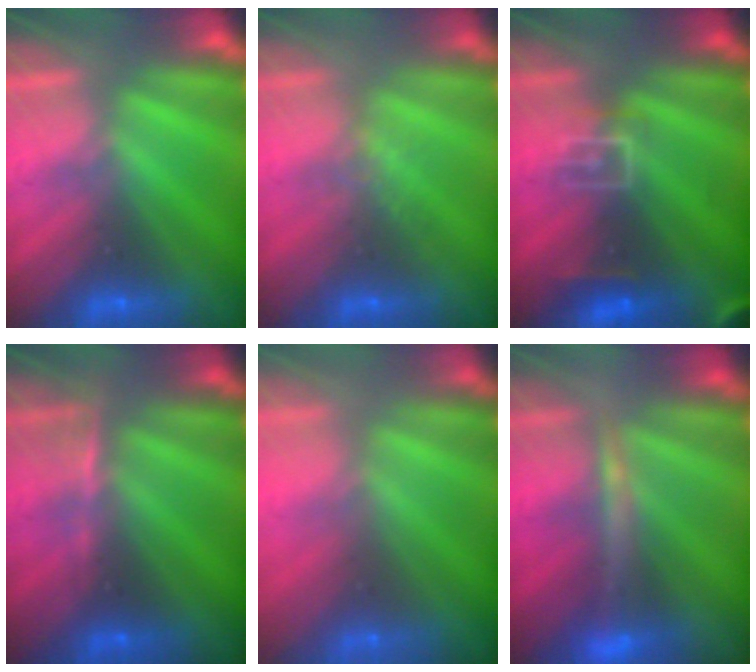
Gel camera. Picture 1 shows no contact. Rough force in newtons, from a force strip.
{"total": 1.5}
{"total": 7.1}
{"total": 2.8}
{"total": 9.6}
{"total": 5.0}